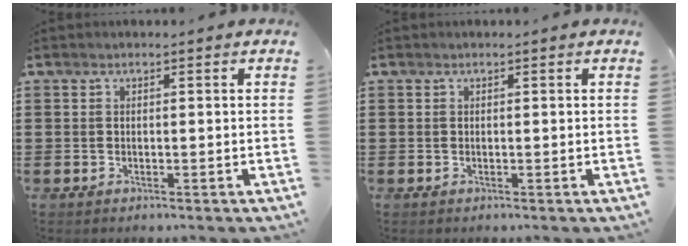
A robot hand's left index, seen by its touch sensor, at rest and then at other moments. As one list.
[{"total": 0.0}]